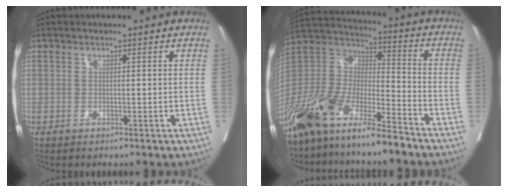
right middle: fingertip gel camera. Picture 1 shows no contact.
{"total": 16.8, "force": [-12.8, 3.2, 10.4], "torque": [-0.212, -0.005, -0.242]}